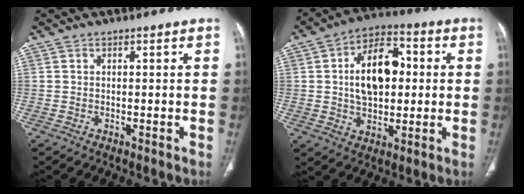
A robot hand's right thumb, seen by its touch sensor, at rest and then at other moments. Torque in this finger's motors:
{"motor_torque": [1.17, 1.45, 0.83, -0.65, 0.28]}